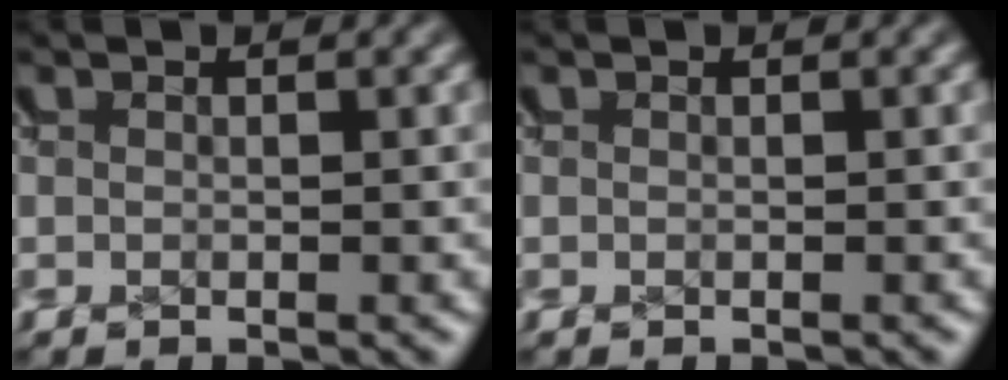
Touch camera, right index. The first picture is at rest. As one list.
[{"total": 0.0}]